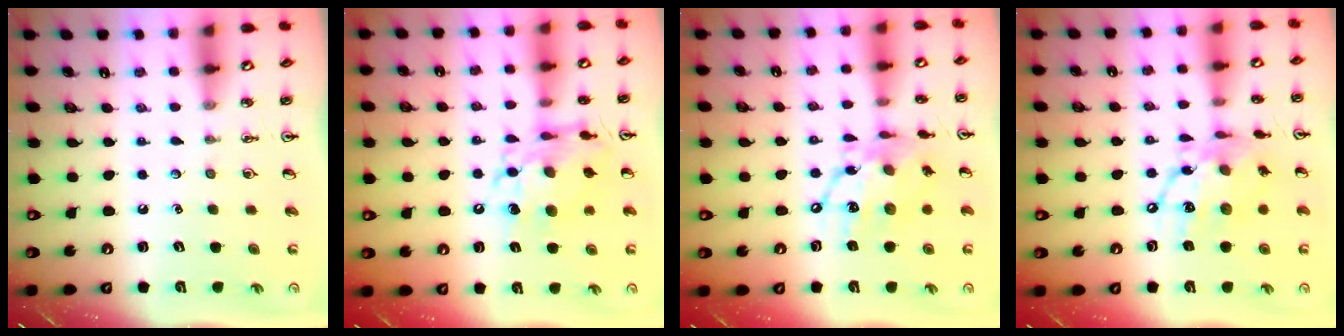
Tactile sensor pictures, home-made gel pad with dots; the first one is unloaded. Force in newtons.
{"total": 12.1, "press": 12.0, "slide": 1.3}
{"total": 14.0, "press": 13.9, "slide": 1.6}
{"total": 14.0, "press": 13.9, "slide": 1.6}